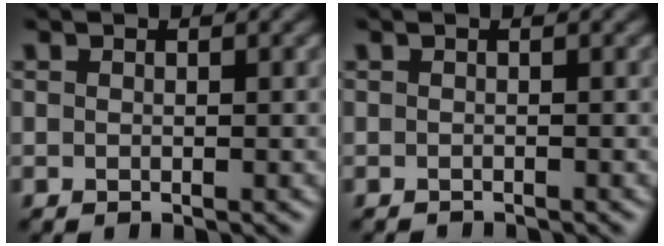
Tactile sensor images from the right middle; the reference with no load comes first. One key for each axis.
{"total": 0.9, "fx": -0.9, "fy": 0.0, "fz": 0.1, "tx": -0.002, "ty": -0.008, "tz": -0.015}